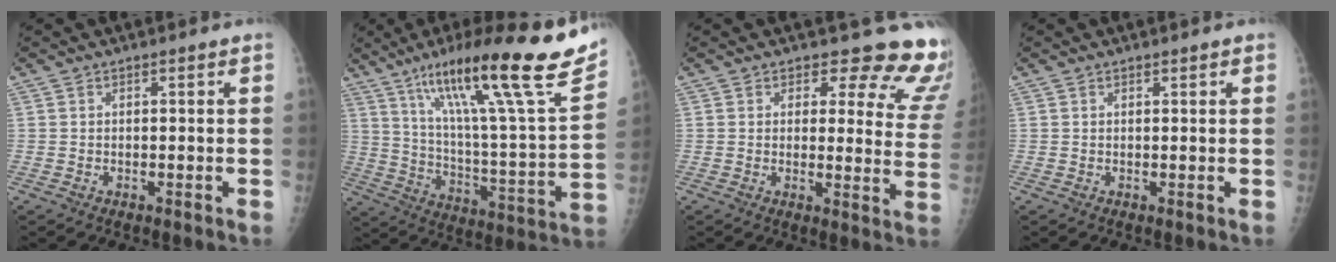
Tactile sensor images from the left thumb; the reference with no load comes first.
{"total": 30.5, "force": [18.5, 4.3, 23.8], "torque": [-0.356, -0.044, 0.297]}
{"total": 14.6, "force": [12.7, 5.8, 4.4], "torque": [0.014, -0.098, 0.111]}
{"total": 0.7, "force": [0.5, 0.3, 0.5], "torque": [-0.005, -0.001, 0.006]}